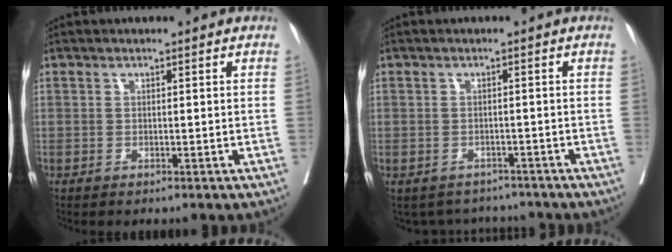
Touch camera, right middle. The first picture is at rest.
{"total": 5.4, "force": [-4.9, 2.1, 0.0], "torque": [0.005, 0.012, -0.061]}